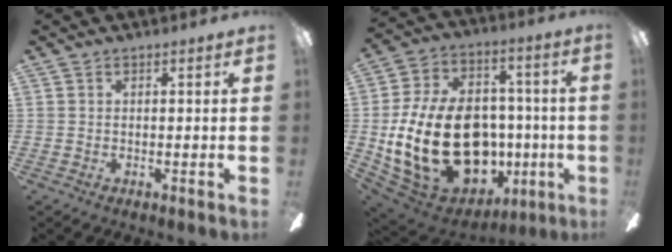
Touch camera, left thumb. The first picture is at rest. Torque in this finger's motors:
{"motor_torque": [2.09, 2.92, 1.60, -1.17, 0.70]}